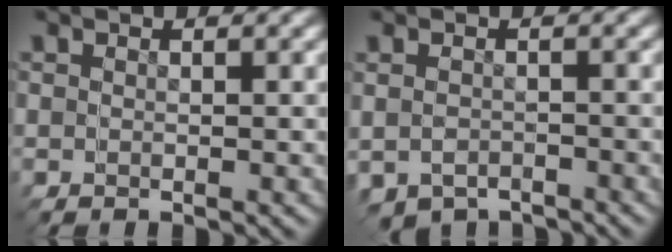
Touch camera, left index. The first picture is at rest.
{"total": 1.5, "force": [-1.1, -0.6, -0.9], "torque": [0.001, -0.009, -0.012]}